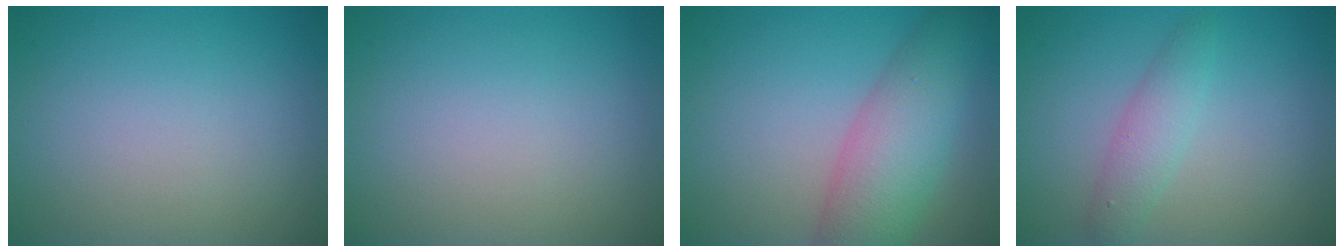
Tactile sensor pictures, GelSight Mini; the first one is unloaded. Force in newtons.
{"total": 0.0}
{"total": 6.9, "press": 6.9, "slide": 0.2}
{"total": 2.4, "press": 2.4, "slide": 0.1}